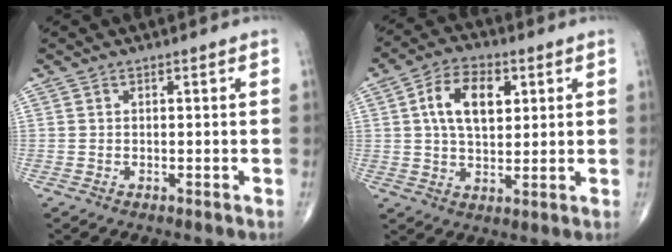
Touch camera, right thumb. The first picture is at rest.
{"total": 10.5, "force": [2.9, 6.1, 8.1], "torque": [-0.126, 0.000, 0.047]}